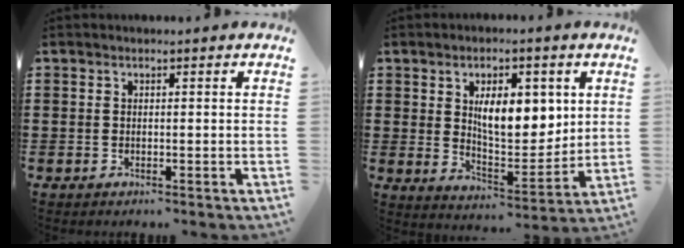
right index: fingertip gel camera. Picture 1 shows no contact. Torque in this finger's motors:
{"motor_torque": [1.07, 0.57, 0.48, 0.10]}